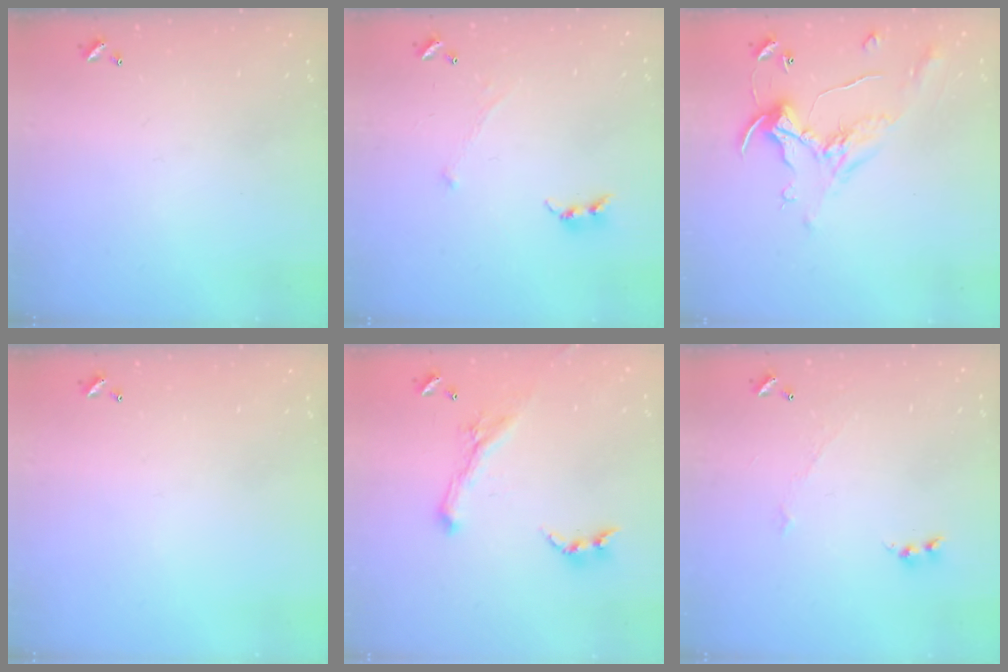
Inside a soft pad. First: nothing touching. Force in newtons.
{"total": 0.6, "press": 0.6, "slide": 0.3}
{"total": 1.1, "press": 0.8, "slide": 0.9}
{"total": 0.0}
{"total": 1.8, "press": 1.7, "slide": 0.4}
{"total": 1.9, "press": 1.8, "slide": 0.4}